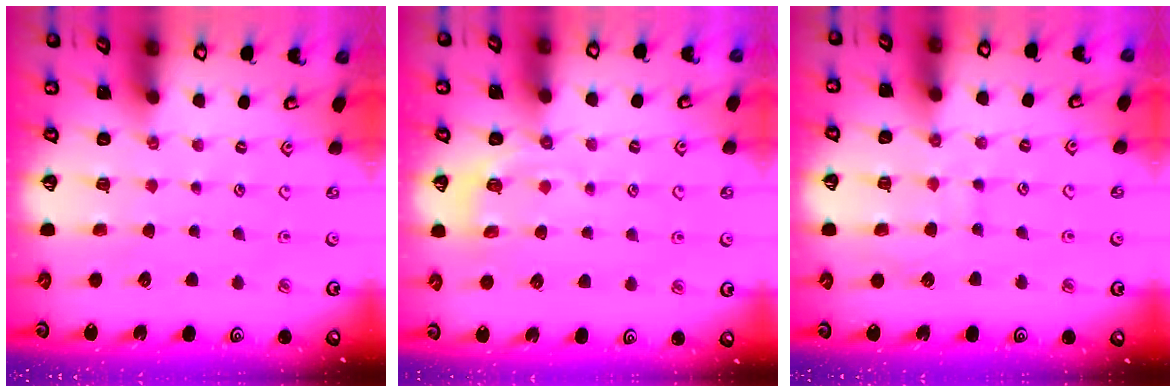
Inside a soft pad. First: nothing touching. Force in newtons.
{"total": 5.0, "press": 4.7, "slide": 1.8}
{"total": 8.4, "press": 8.4, "slide": 0.7}